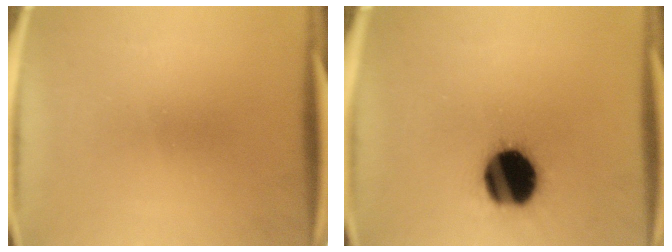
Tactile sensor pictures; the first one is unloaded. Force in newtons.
{"total": 19.4}